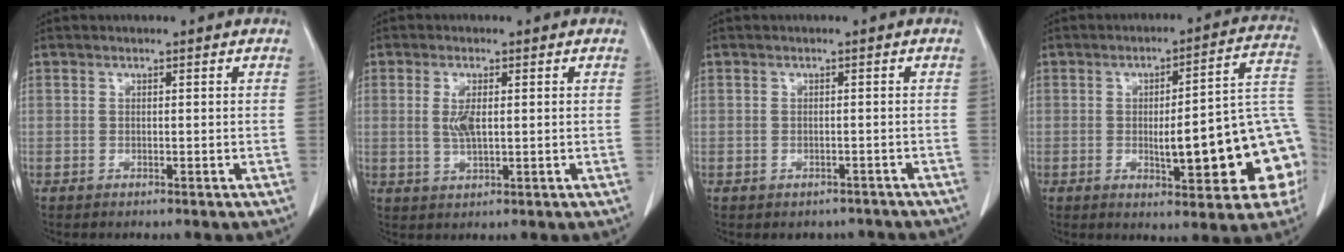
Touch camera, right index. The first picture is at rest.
{"total": 3.7, "force": [0.5, 1.0, 3.5], "torque": [-0.075, -0.004, 0.012]}
{"total": 3.4, "force": [-2.7, 2.1, 0.1], "torque": [0.001, 0.011, -0.035]}
{"total": 18.4, "force": [-3.6, 3.6, 17.7], "torque": [-0.152, 0.038, -0.032]}